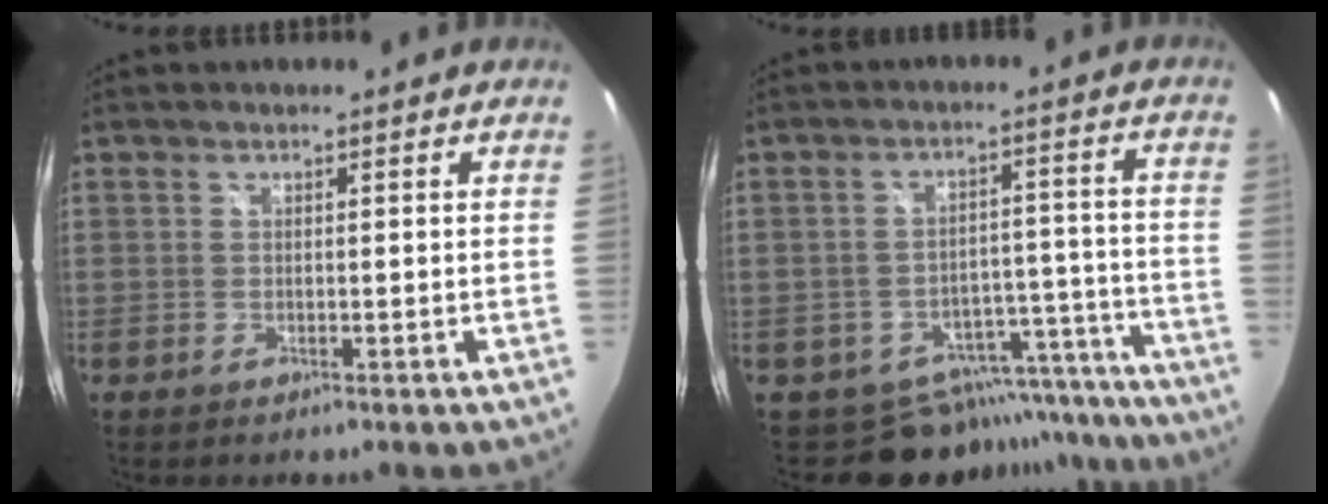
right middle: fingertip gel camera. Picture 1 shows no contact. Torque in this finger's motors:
{"motor_torque": [0.70, -1.27, 0.02, -0.02]}